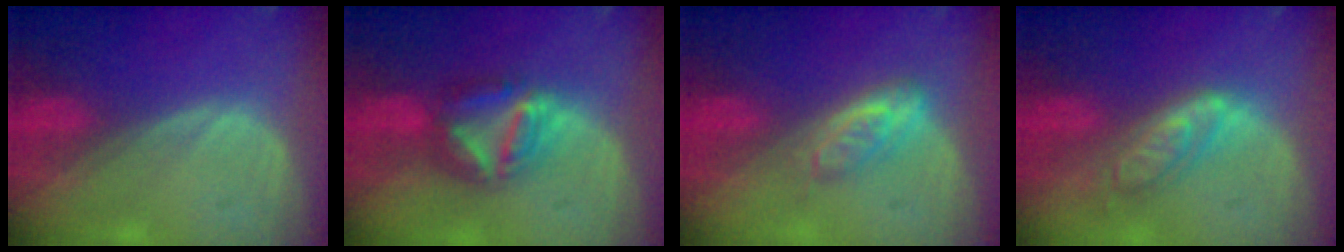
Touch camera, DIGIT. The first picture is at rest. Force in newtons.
{"total": 7.4, "press": 6.5, "slide": 3.6}
{"total": 4.8, "press": 4.2, "slide": 2.2}
{"total": 6.4, "press": 5.6, "slide": 3.1}